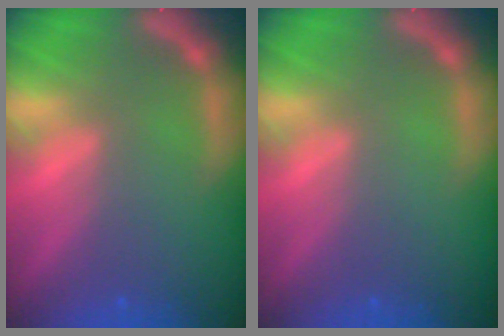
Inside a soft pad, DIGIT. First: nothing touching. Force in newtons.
{"total": 0.0}